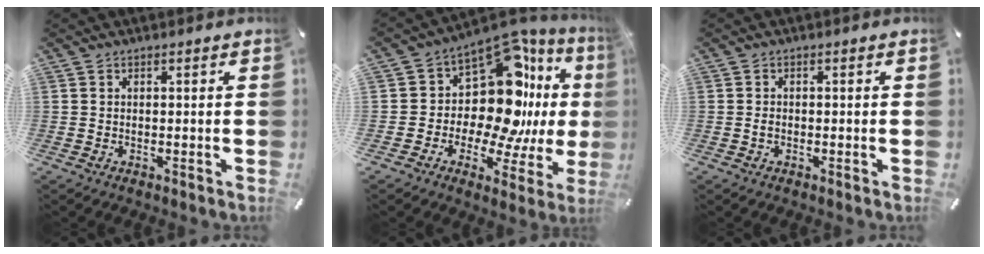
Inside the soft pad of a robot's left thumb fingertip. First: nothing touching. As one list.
[{"total": 17.1, "force": [5.2, 10.9, 12.1], "torque": [-0.195, -0.077, 0.085]}, {"total": 1.1, "force": [-0.5, 0.7, 0.7], "torque": [-0.014, 0.002, -0.010]}]